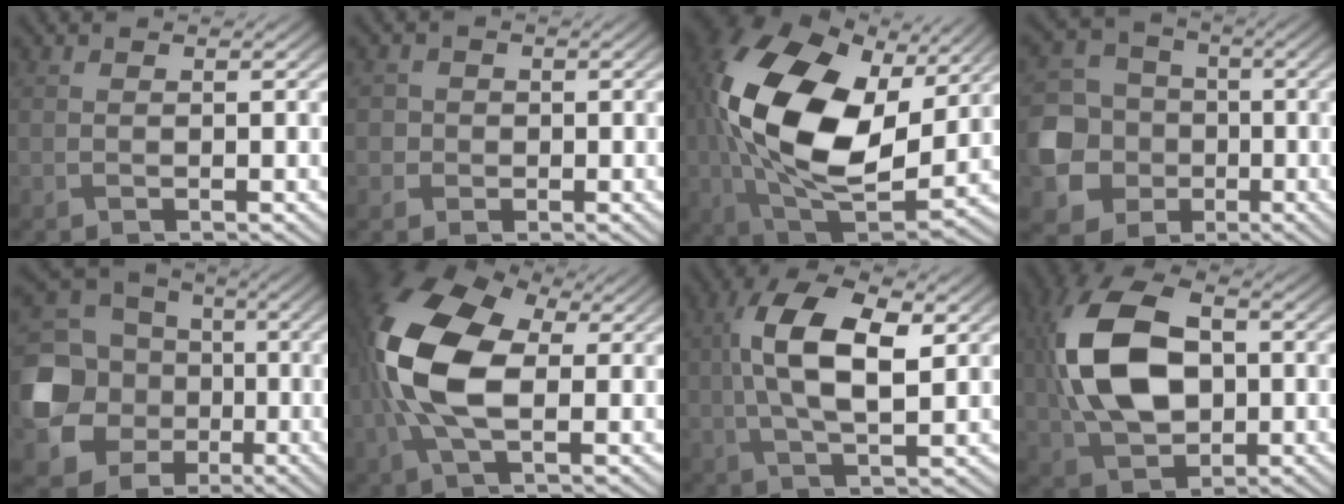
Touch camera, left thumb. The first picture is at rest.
{"total": 2.5, "force": [-0.1, 2.4, 0.4], "torque": [-0.005, 0.002, -0.012]}
{"total": 20.1, "force": [3.4, 12.5, 15.5], "torque": [-0.348, -0.003, 0.062]}
{"total": 9.0, "force": [-2.2, 8.0, 3.5], "torque": [-0.097, -0.005, -0.057]}
{"total": 13.9, "force": [-2.3, 12.3, 6.0], "torque": [-0.191, -0.029, -0.055]}
{"total": 14.1, "force": [0.2, 7.6, 11.9], "torque": [-0.278, 0.014, -0.006]}
{"total": 11.3, "force": [1.6, 5.1, 9.9], "torque": [-0.200, 0.010, 0.028]}
{"total": 14.5, "force": [1.0, 9.4, 11.1], "torque": [-0.259, 0.012, 0.018]}